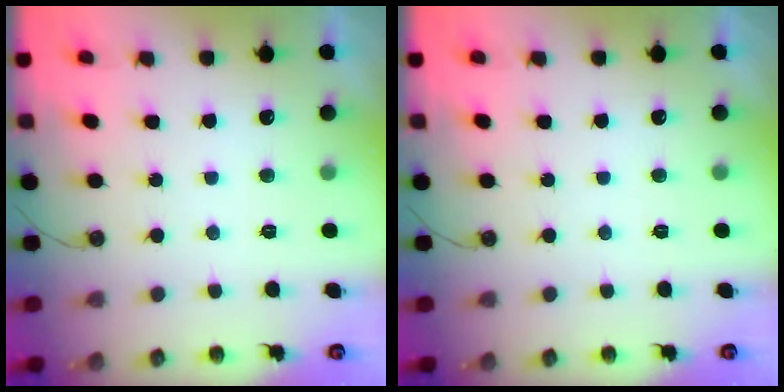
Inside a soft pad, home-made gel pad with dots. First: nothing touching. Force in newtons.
{"total": 0.0}